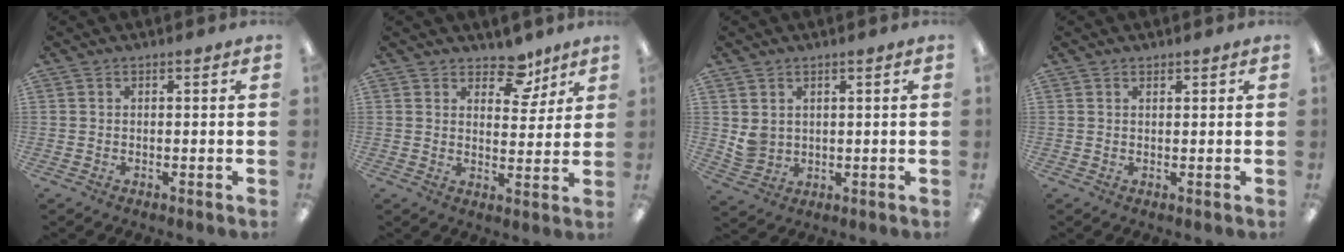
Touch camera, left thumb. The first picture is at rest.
{"total": 8.2, "force": [5.7, 4.7, 3.6], "torque": [-0.033, -0.033, 0.098]}
{"total": 4.2, "force": [2.2, 3.4, 1.1], "torque": [-0.020, -0.006, 0.043]}
{"total": 1.1, "force": [0.9, 0.5, 0.3], "torque": [-0.008, 0.000, 0.017]}